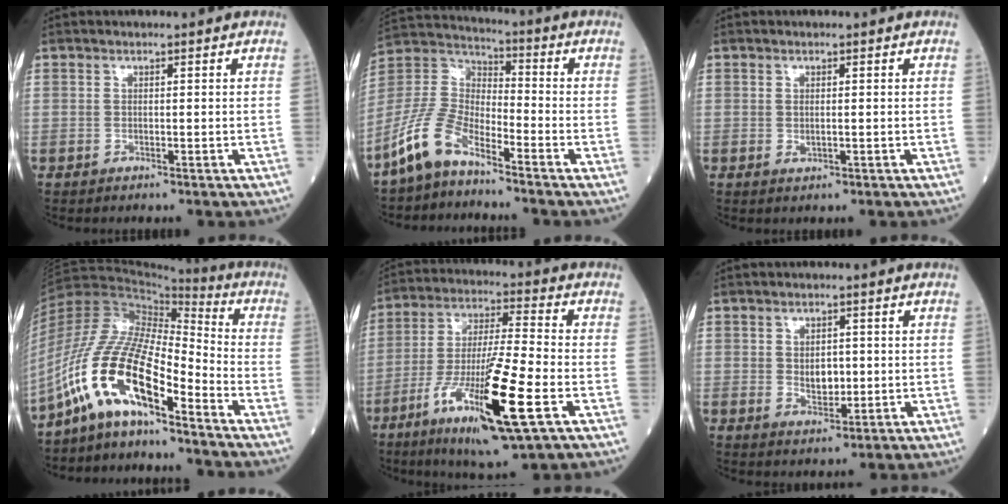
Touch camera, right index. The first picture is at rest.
{"total": 9.5, "force": [-6.9, 3.3, 5.6], "torque": [-0.139, 0.010, -0.148]}
{"total": 1.2, "force": [0.0, 0.5, 1.2], "torque": [-0.023, -0.007, 0.003]}
{"total": 13.9, "force": [-8.5, 3.5, 10.4], "torque": [-0.217, 0.022, -0.160]}
{"total": 18.3, "force": [-7.2, 1.4, 16.8], "torque": [-0.323, -0.034, -0.125]}
{"total": 3.8, "force": [0.1, 2.3, 3.0], "torque": [-0.046, -0.004, 0.009]}